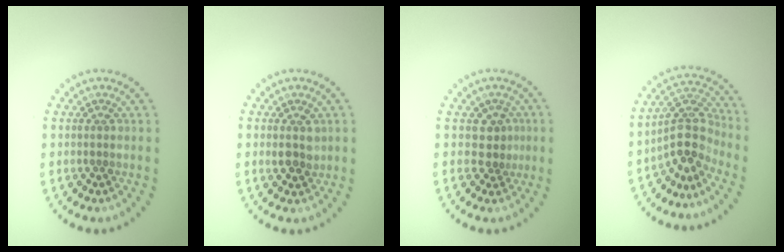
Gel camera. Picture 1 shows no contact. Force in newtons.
{"total": 1.9, "press": 1.9, "slide": 0.5}
{"total": 2.0, "press": 1.6, "slide": 1.1}
{"total": 3.9, "press": 3.3, "slide": 2.0}